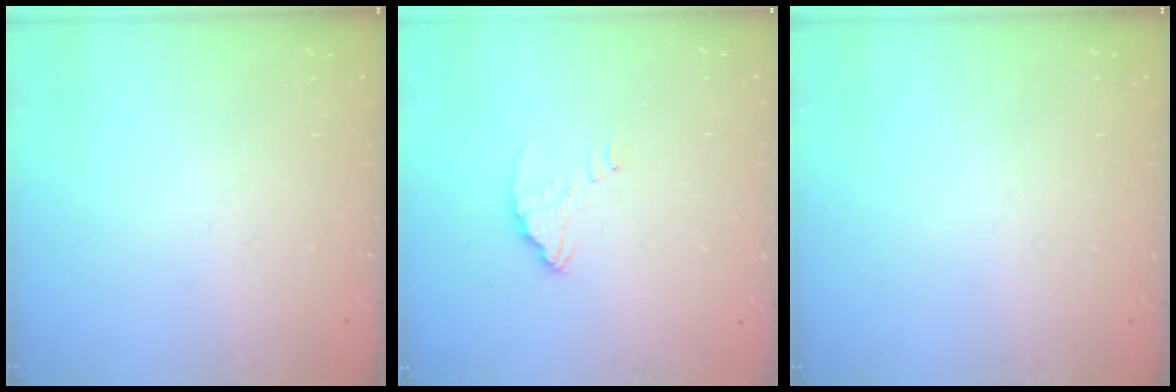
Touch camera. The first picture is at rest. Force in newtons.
{"total": 3.0, "press": 3.0, "slide": 0.2}
{"total": 0.0}